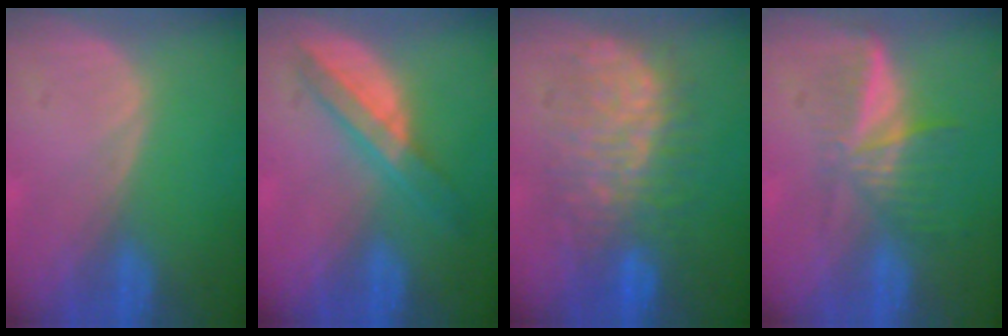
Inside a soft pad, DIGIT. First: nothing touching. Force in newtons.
{"total": 5.5, "press": 5.3, "slide": 1.6}
{"total": 9.5, "press": 9.5, "slide": 0.7}
{"total": 6.0, "press": 5.3, "slide": 2.7}